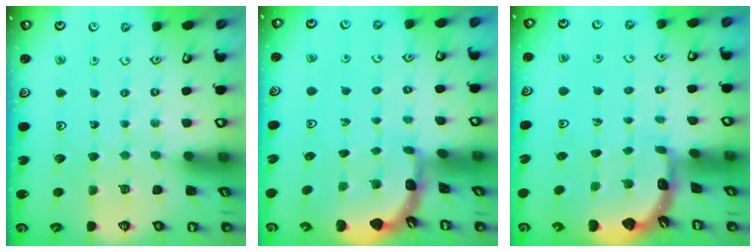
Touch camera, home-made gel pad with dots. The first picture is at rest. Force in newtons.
{"total": 1.6, "press": 1.5, "slide": 0.3}
{"total": 1.6, "press": 1.6, "slide": 0.2}